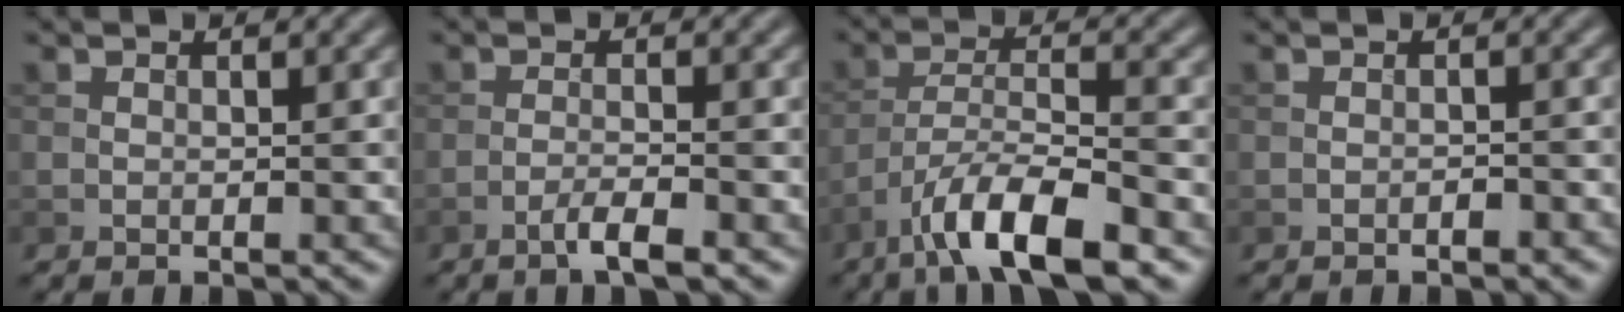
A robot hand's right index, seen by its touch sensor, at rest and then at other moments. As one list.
[{"total": 2.4, "force": [-1.5, 0.3, 1.9], "torque": [-0.032, 0.006, -0.034]}, {"total": 8.0, "force": [-5.3, 2.0, 5.7], "torque": [-0.097, 0.005, -0.097]}, {"total": 0.9, "force": [-0.6, 0.3, 0.6], "torque": [-0.007, 0.001, -0.010]}]